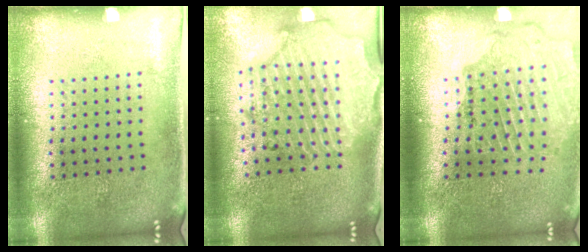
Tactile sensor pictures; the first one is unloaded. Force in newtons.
{"total": 3.0, "press": 2.6, "slide": 1.5}
{"total": 1.6, "press": 1.6, "slide": 0.0}